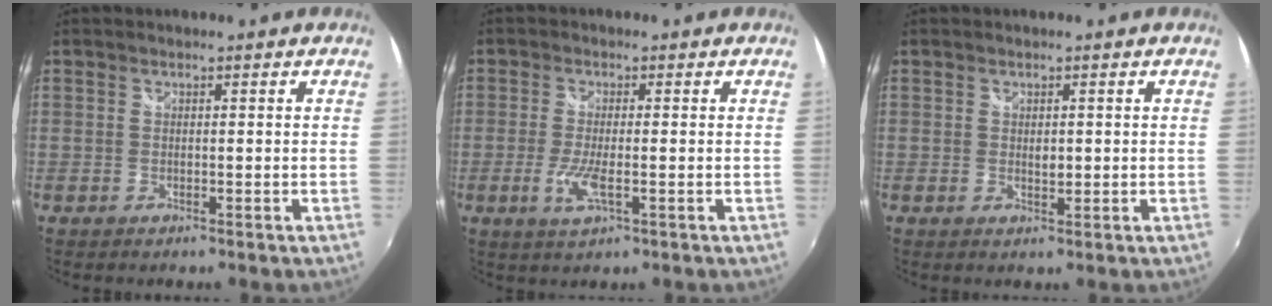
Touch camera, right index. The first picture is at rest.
{"total": 4.7, "force": [-1.4, 0.8, 4.3], "torque": [-0.095, -0.012, -0.028]}
{"total": 1.4, "force": [0.2, 0.9, 1.0], "torque": [-0.015, -0.002, 0.003]}